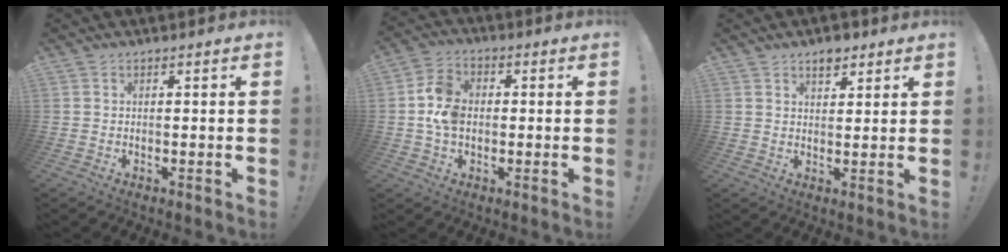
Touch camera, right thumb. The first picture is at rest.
{"total": 9.2, "force": [-0.4, 6.7, 6.2], "torque": [-0.113, 0.015, -0.005]}
{"total": 4.4, "force": [3.0, 2.6, 1.9], "torque": [-0.015, -0.014, 0.051]}